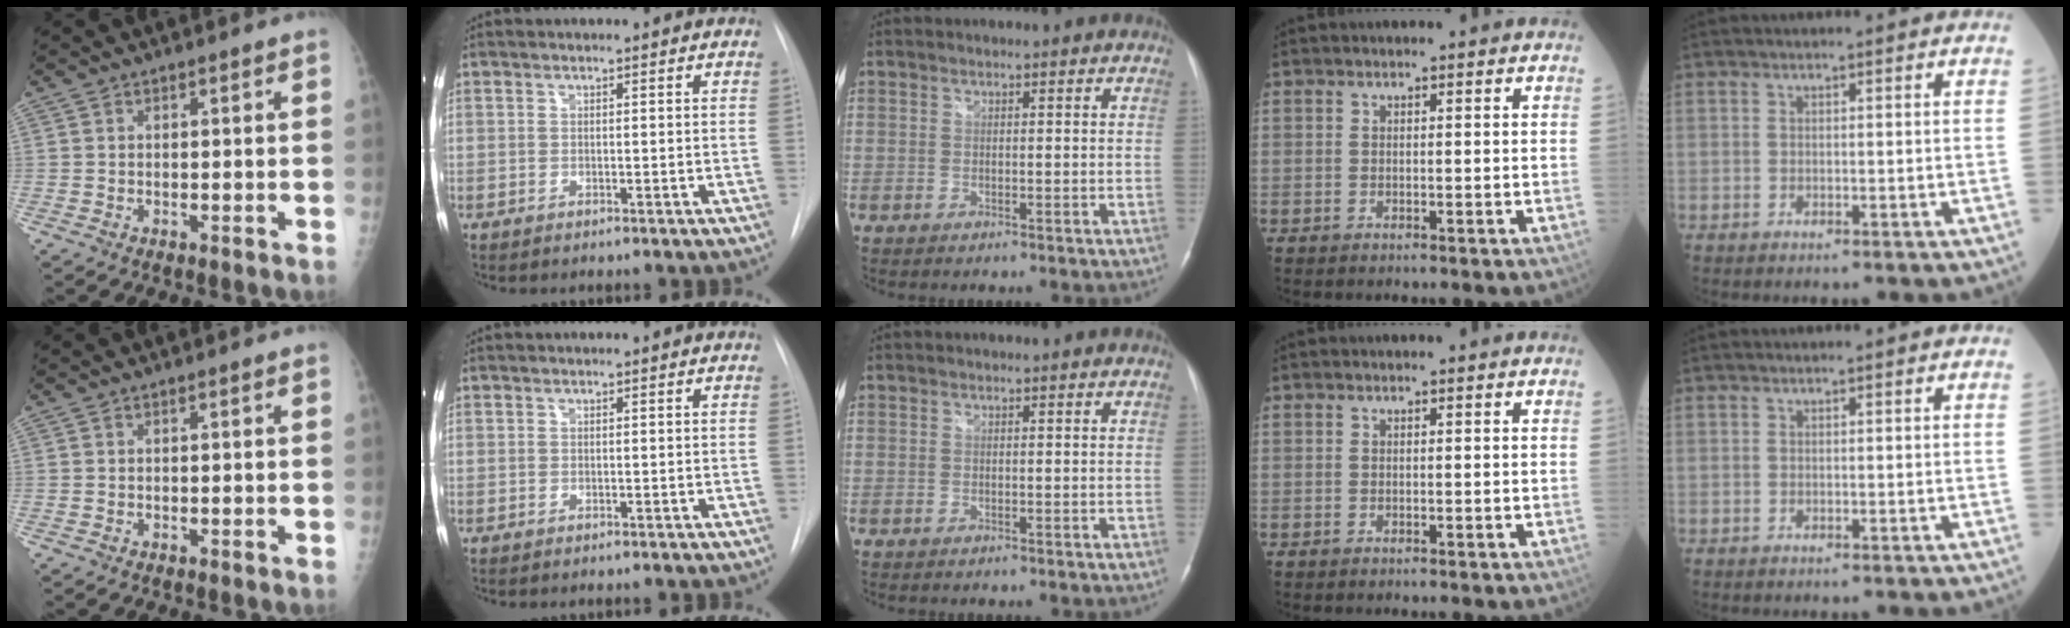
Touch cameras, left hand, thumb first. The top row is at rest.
{}